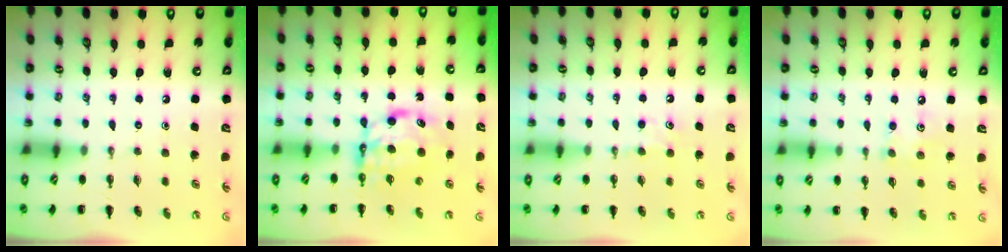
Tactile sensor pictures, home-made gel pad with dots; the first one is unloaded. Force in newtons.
{"total": 6.7, "press": 6.6, "slide": 0.9}
{"total": 6.3, "press": 6.1, "slide": 1.6}
{"total": 4.2, "press": 4.2, "slide": 0.6}